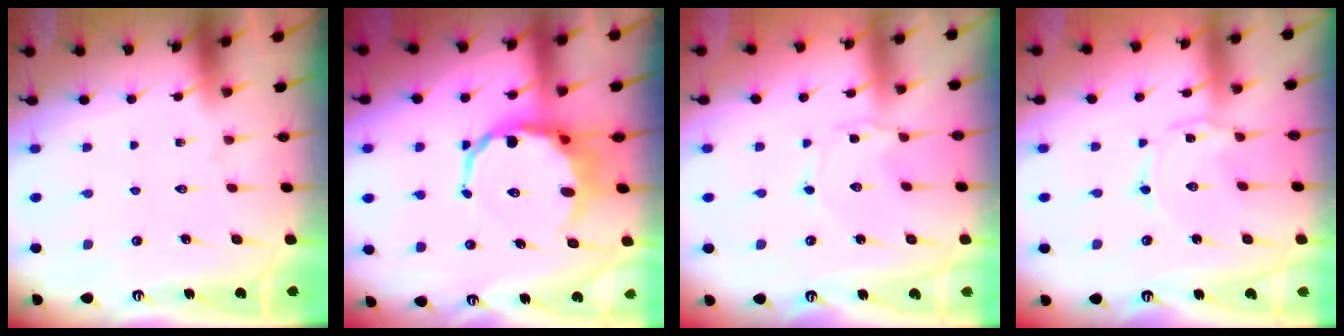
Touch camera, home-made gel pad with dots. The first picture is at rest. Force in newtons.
{"total": 10.4, "press": 10.1, "slide": 2.7}
{"total": 1.3, "press": 1.3, "slide": 0.2}
{"total": 0.8, "press": 0.8, "slide": 0.2}